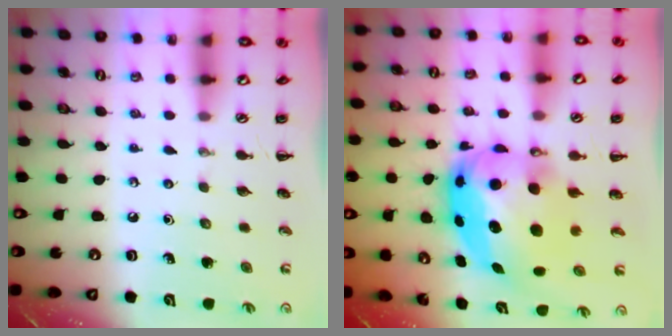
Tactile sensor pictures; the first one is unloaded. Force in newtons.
{"total": 12.1, "press": 11.8, "slide": 3.0}